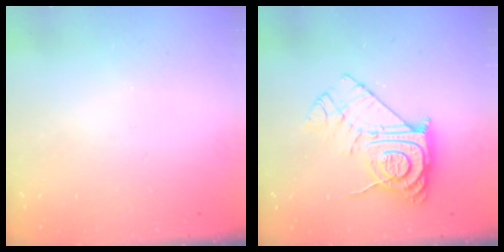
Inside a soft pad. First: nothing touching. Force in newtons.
{"total": 15.1, "press": 15.0, "slide": 1.6}